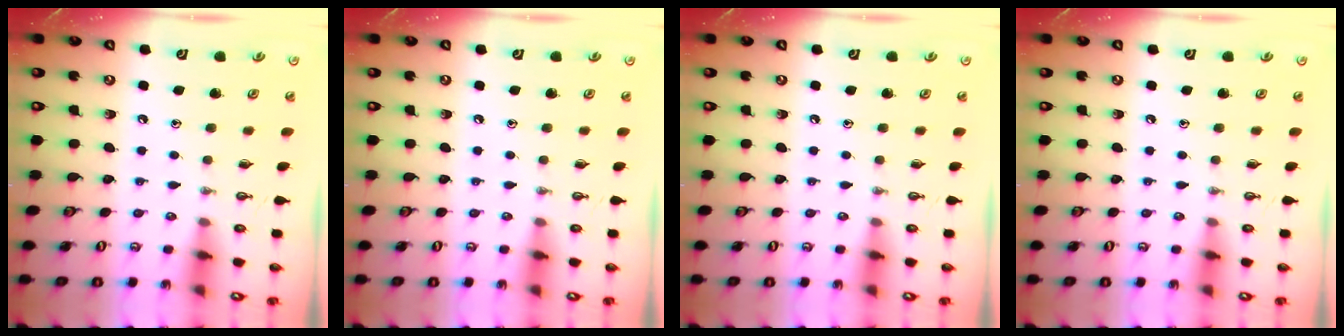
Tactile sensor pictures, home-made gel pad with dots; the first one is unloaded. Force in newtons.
{"total": 0.0}
{"total": 0.0}
{"total": 0.0}